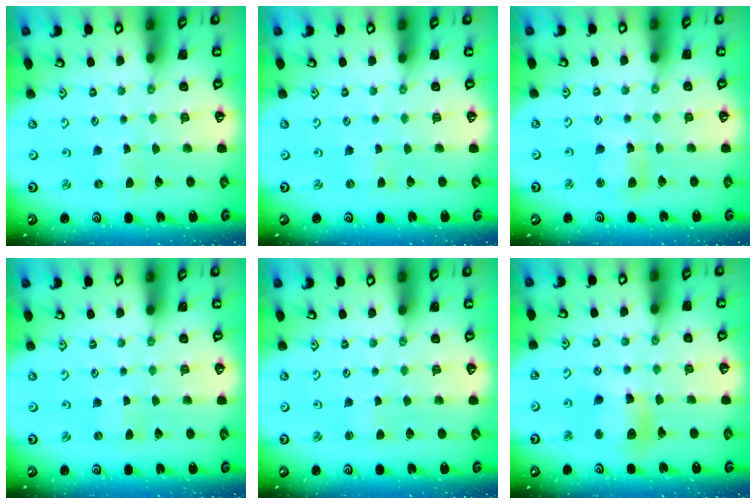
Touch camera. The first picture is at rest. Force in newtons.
{"total": 0.7, "press": 0.7, "slide": 0.3}
{"total": 5.0, "press": 5.0, "slide": 0.6}
{"total": 0.0}
{"total": 1.4, "press": 1.4, "slide": 0.3}
{"total": 11.1, "press": 10.9, "slide": 2.1}